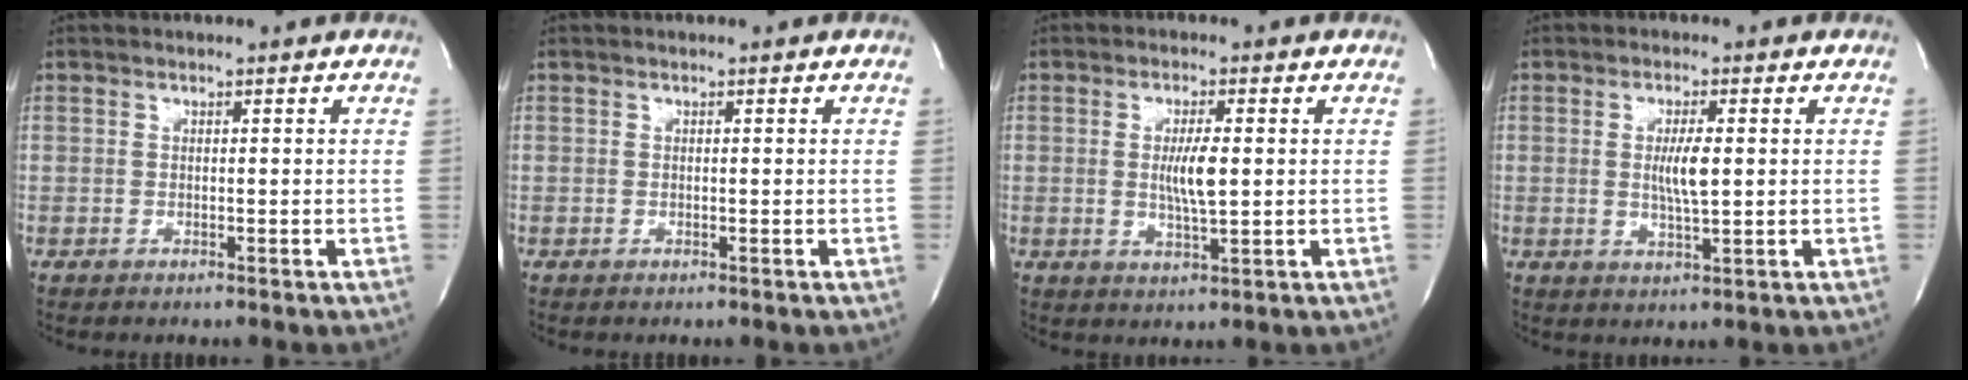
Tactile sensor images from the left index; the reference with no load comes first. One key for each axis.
{"total": 0.0}
{"total": 5.0, "fx": 0.2, "fy": 0.7, "fz": 4.9, "tx": -0.094, "ty": -0.007, "tz": 0.002}
{"total": 4.4, "fx": 0.3, "fy": 0.6, "fz": 4.3, "tx": -0.083, "ty": -0.007, "tz": 0.004}